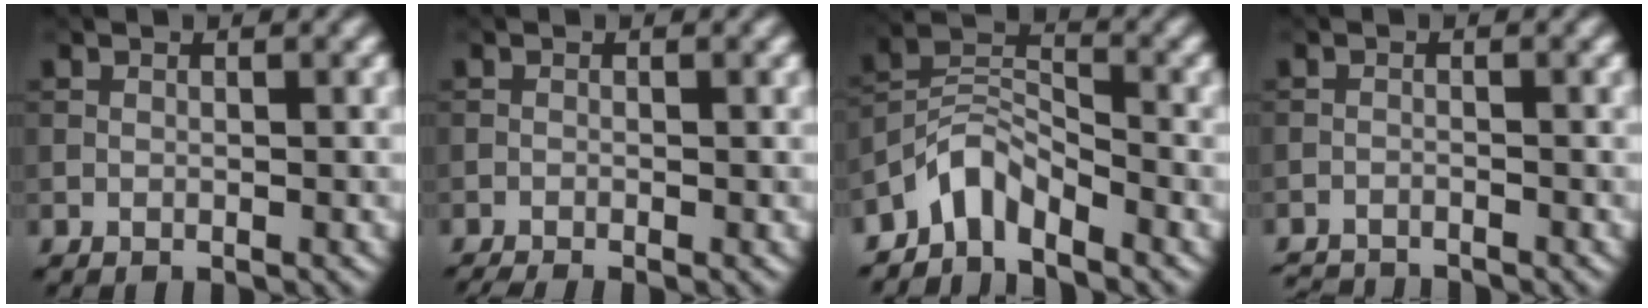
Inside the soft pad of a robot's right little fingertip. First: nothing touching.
{"total": 1.6, "force": [-1.3, 0.2, 0.9], "torque": [-0.014, -0.006, -0.028]}
{"total": 3.9, "force": [-3.3, 1.4, 1.5], "torque": [-0.023, 0.011, -0.078]}
{"total": 3.0, "force": [-2.9, 0.2, 0.5], "torque": [-0.015, -0.011, -0.056]}